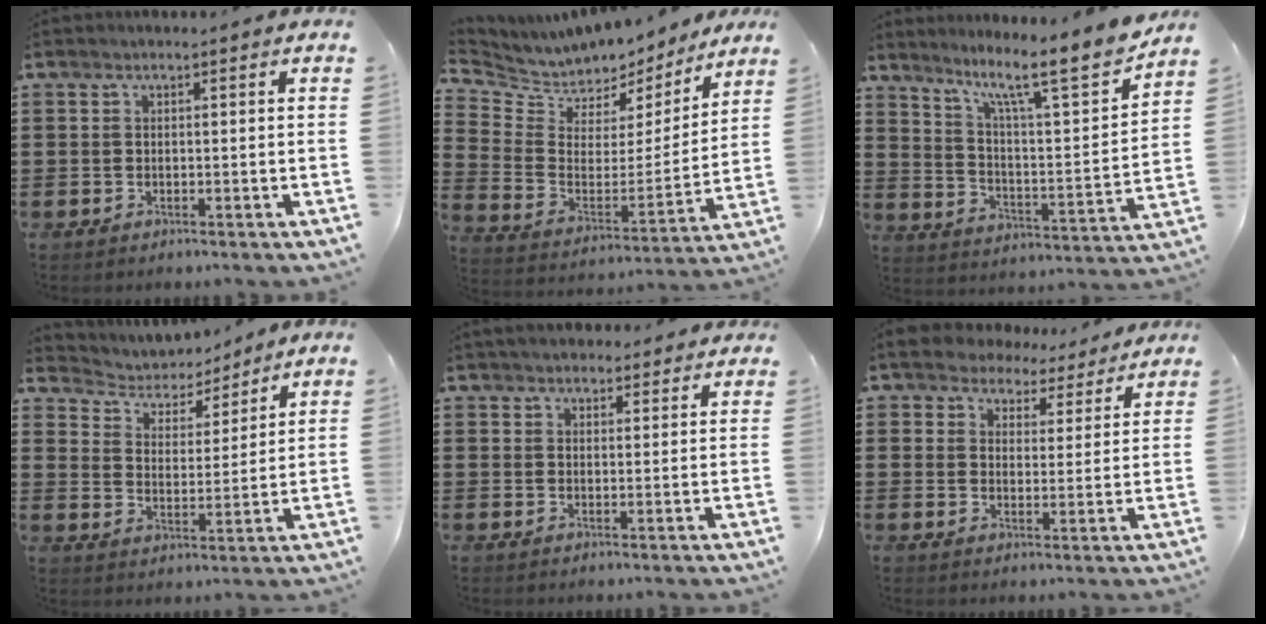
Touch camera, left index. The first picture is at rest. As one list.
[{"total": 6.2, "force": [5.9, 1.9, -0.1], "torque": [-0.041, -0.057, 0.098]}, {"total": 9.7, "force": [7.8, 0.7, 5.7], "torque": [-0.120, -0.059, 0.116]}, {"total": 4.2, "force": [3.9, 1.5, 0.3], "torque": [-0.034, -0.025, 0.063]}, {"total": 2.9, "force": [2.8, 0.7, 0.3], "torque": [-0.012, -0.001, 0.052]}, {"total": 5.5, "force": [5.2, 1.9, 0.1], "torque": [-0.021, -0.024, 0.093]}]